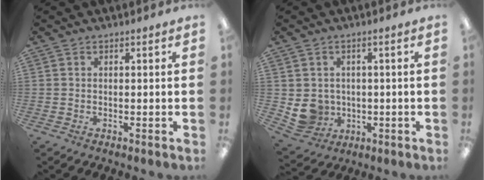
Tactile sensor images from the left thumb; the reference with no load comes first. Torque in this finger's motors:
{"motor_torque": [-0.29, 0.53, 0.37, -0.36, 0.03]}